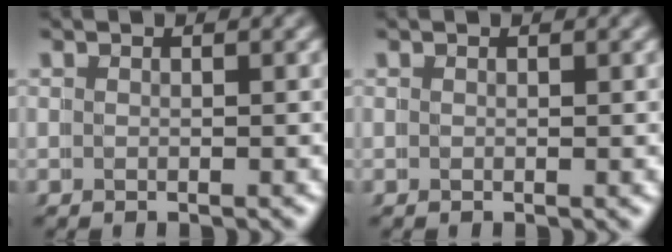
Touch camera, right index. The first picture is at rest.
{"total": 0.0}